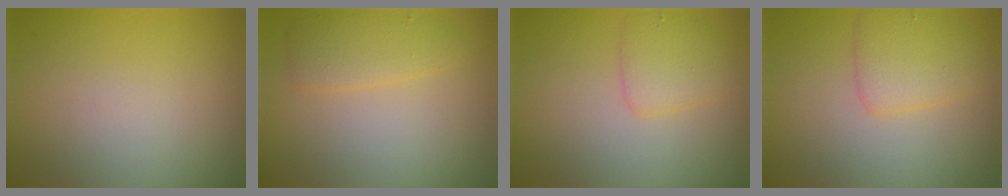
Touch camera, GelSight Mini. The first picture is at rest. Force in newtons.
{"total": 2.3, "press": 2.3, "slide": 0.0}
{"total": 2.2, "press": 2.2, "slide": 0.2}
{"total": 2.9, "press": 2.9, "slide": 0.0}